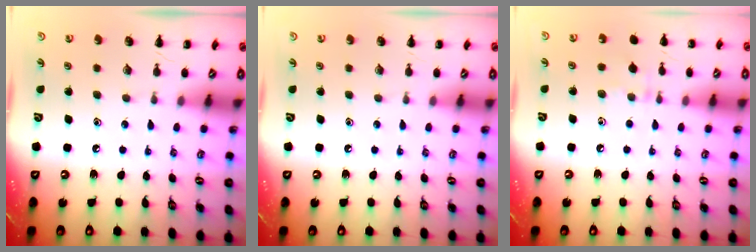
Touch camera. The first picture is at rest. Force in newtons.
{"total": 0.0}
{"total": 5.2, "press": 5.0, "slide": 1.3}